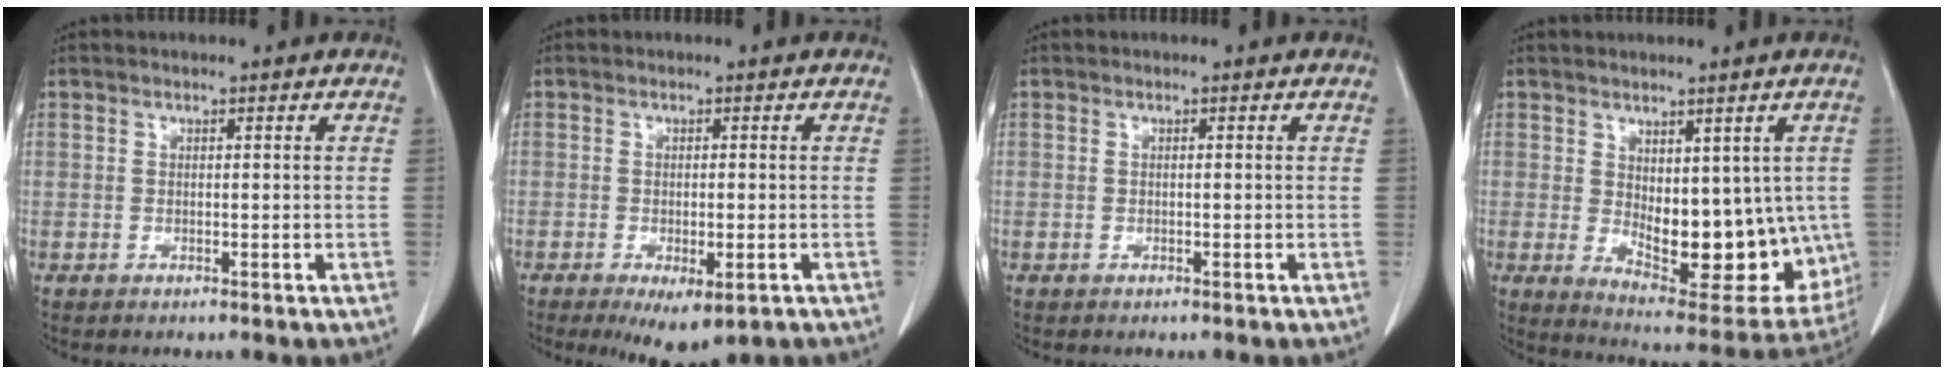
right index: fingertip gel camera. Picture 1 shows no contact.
{"total": 6.0, "force": [-3.2, 2.0, 4.7], "torque": [-0.065, -0.015, -0.039]}
{"total": 0.0}
{"total": 15.8, "force": [-0.6, 7.8, 13.7], "torque": [-0.176, -0.016, 0.016]}